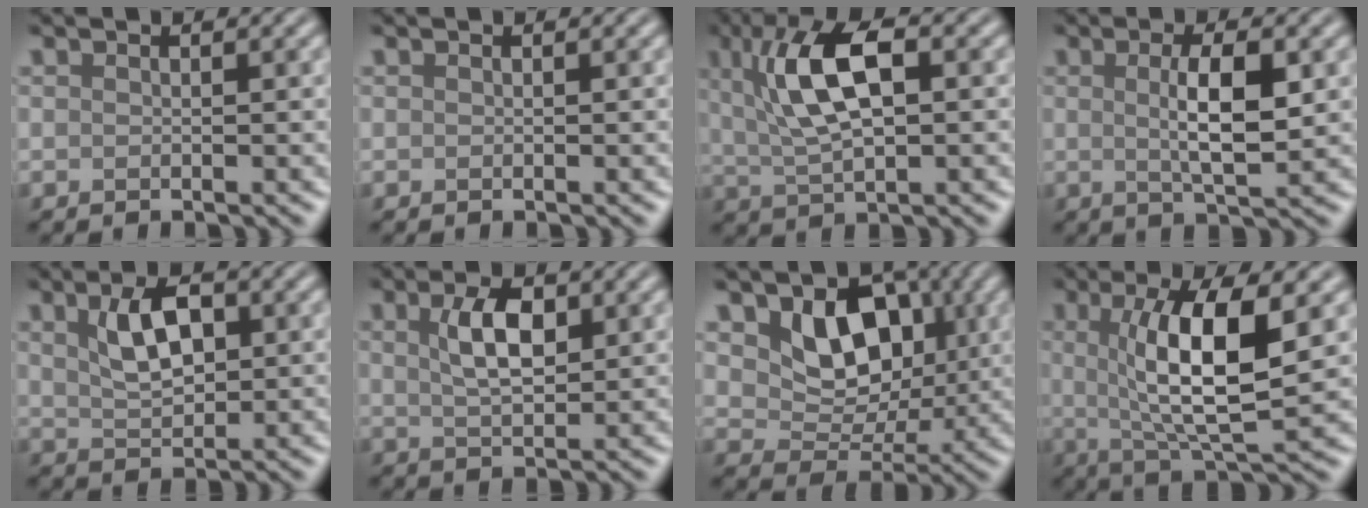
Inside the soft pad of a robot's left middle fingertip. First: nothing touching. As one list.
[{"total": 0.0}, {"total": 7.6, "force": [1.8, 3.2, 6.7], "torque": [-0.125, 0.012, 0.028]}, {"total": 4.8, "force": [0.5, 1.2, 4.6], "torque": [-0.084, 0.001, 0.011]}, {"total": 4.5, "force": [1.3, 2.4, 3.6], "torque": [-0.070, 0.005, 0.024]}, {"total": 4.0, "force": [1.3, 1.8, 3.4], "torque": [-0.069, 0.004, 0.025]}, {"total": 6.6, "force": [1.7, 4.8, 4.1], "torque": [-0.069, -0.013, 0.027]}, {"total": 8.7, "force": [1.3, 2.4, 8.3], "torque": [-0.136, -0.009, 0.026]}]